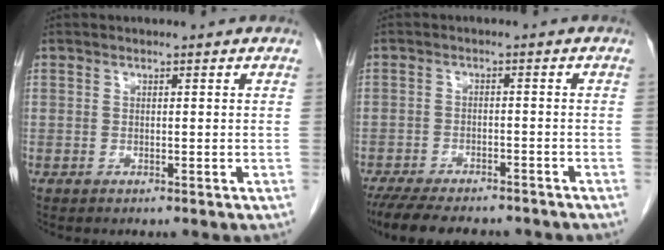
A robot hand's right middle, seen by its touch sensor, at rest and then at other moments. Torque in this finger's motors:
{"motor_torque": [0.44, -0.36, 0.08, 0.07]}